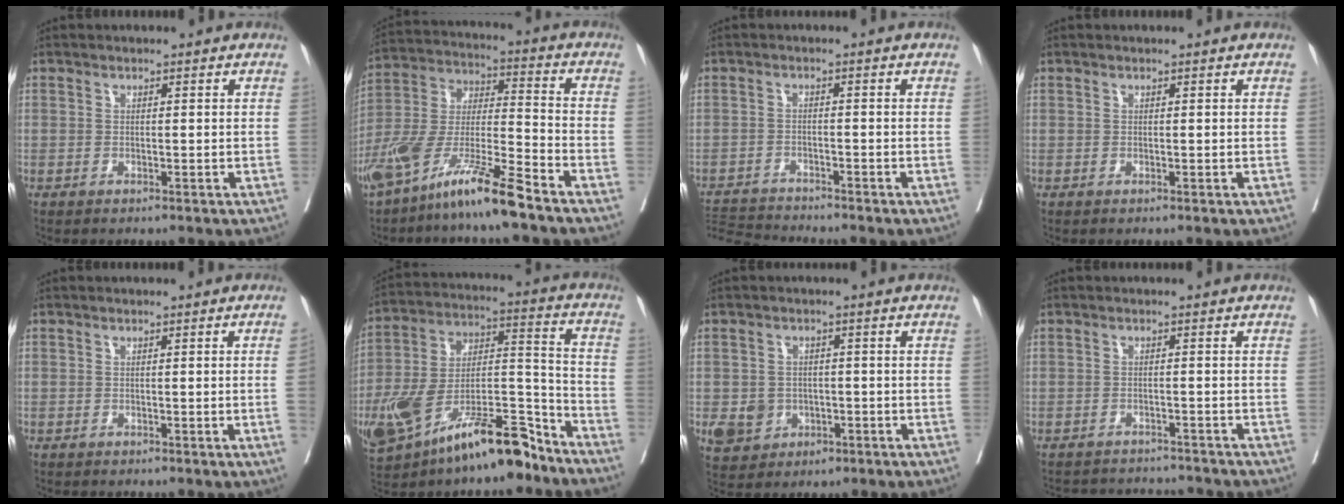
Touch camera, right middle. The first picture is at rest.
{"total": 14.6, "force": [-10.4, 1.0, 10.2], "torque": [-0.213, -0.015, -0.198]}
{"total": 5.2, "force": [-5.1, -1.1, -0.3], "torque": [0.008, -0.011, -0.095]}
{"total": 0.0}
{"total": 1.0, "force": [-0.4, -0.1, 0.9], "torque": [-0.013, 0.001, -0.008]}
{"total": 20.0, "force": [-13.5, 5.9, 13.5], "torque": [-0.262, 0.004, -0.236]}
{"total": 6.2, "force": [-2.0, 5.6, 1.9], "torque": [-0.032, 0.005, -0.019]}
{"total": 8.1, "force": [-8.0, 1.1, 0.8], "torque": [-0.012, 0.008, -0.107]}